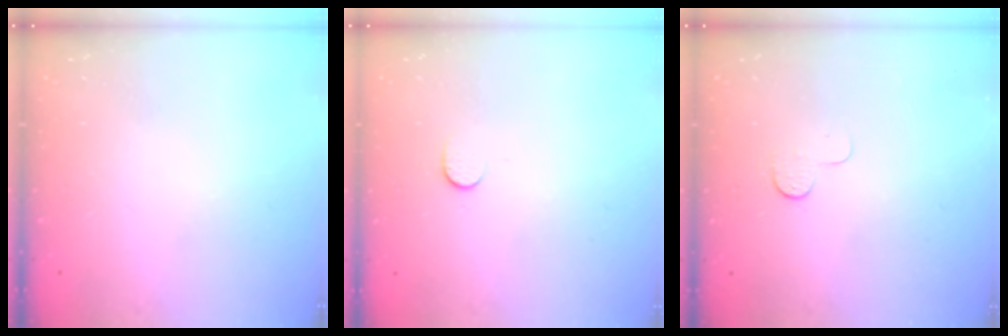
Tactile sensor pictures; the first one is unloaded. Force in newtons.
{"total": 4.5, "press": 4.5, "slide": 0.5}
{"total": 3.3, "press": 3.3, "slide": 0.4}